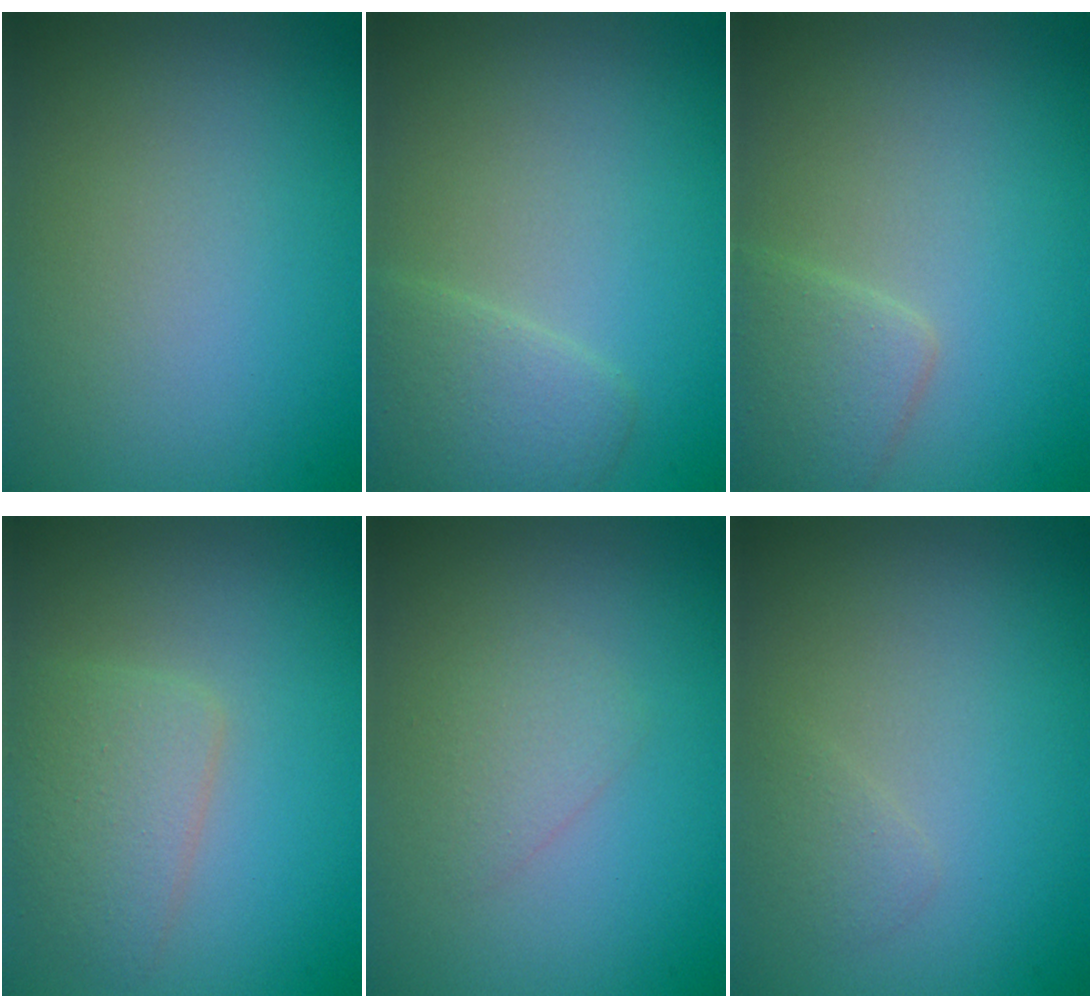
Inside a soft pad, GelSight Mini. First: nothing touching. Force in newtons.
{"total": 2.6, "press": 2.6, "slide": 0.2}
{"total": 2.5, "press": 2.5, "slide": 0.3}
{"total": 3.1, "press": 3.1, "slide": 0.1}
{"total": 1.4, "press": 1.4, "slide": 0.0}
{"total": 0.8, "press": 0.8, "slide": 0.0}